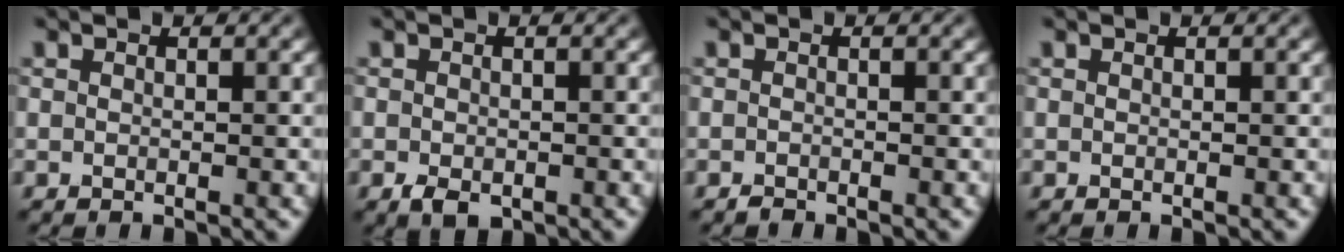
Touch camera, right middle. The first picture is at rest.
{"total": 1.8, "force": [-0.9, 1.1, 1.1], "torque": [-0.021, -0.006, -0.014]}
{"total": 0.6, "force": [-0.6, 0.1, 0.0], "torque": [0.001, 0.000, -0.012]}
{"total": 0.0}